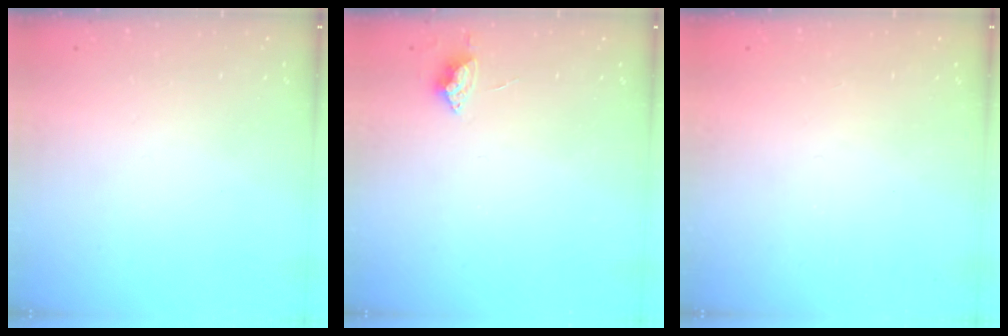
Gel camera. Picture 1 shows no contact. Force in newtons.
{"total": 5.7, "press": 5.6, "slide": 0.6}
{"total": 0.9, "press": 0.9, "slide": 0.4}